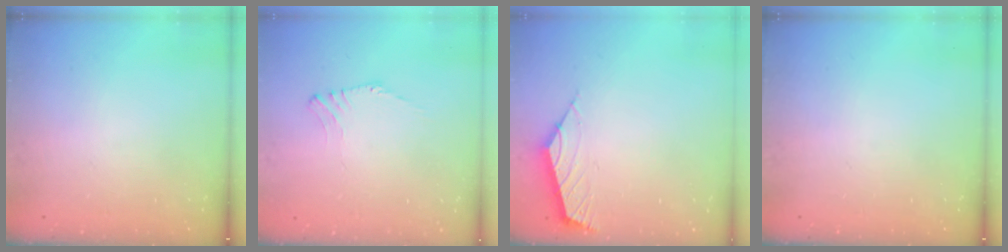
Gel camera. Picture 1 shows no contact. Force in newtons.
{"total": 1.2, "press": 1.0, "slide": 0.7}
{"total": 2.7, "press": 2.6, "slide": 0.6}
{"total": 0.0}